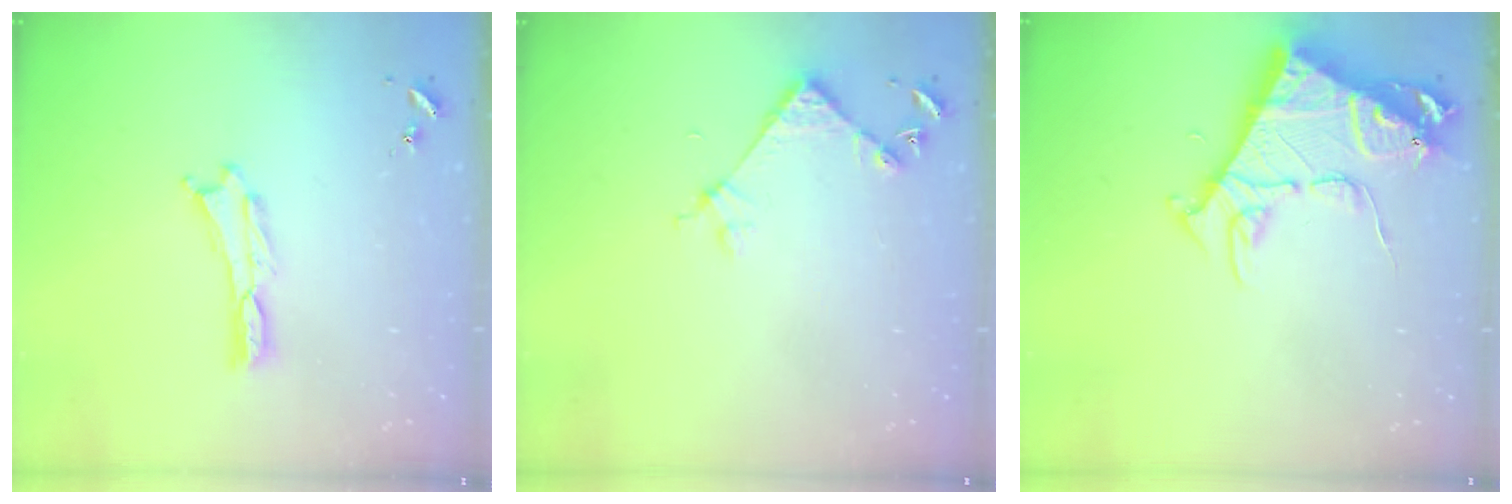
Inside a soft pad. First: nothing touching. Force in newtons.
{"total": 4.2, "press": 4.2, "slide": 0.3}
{"total": 7.9, "press": 7.9, "slide": 0.9}